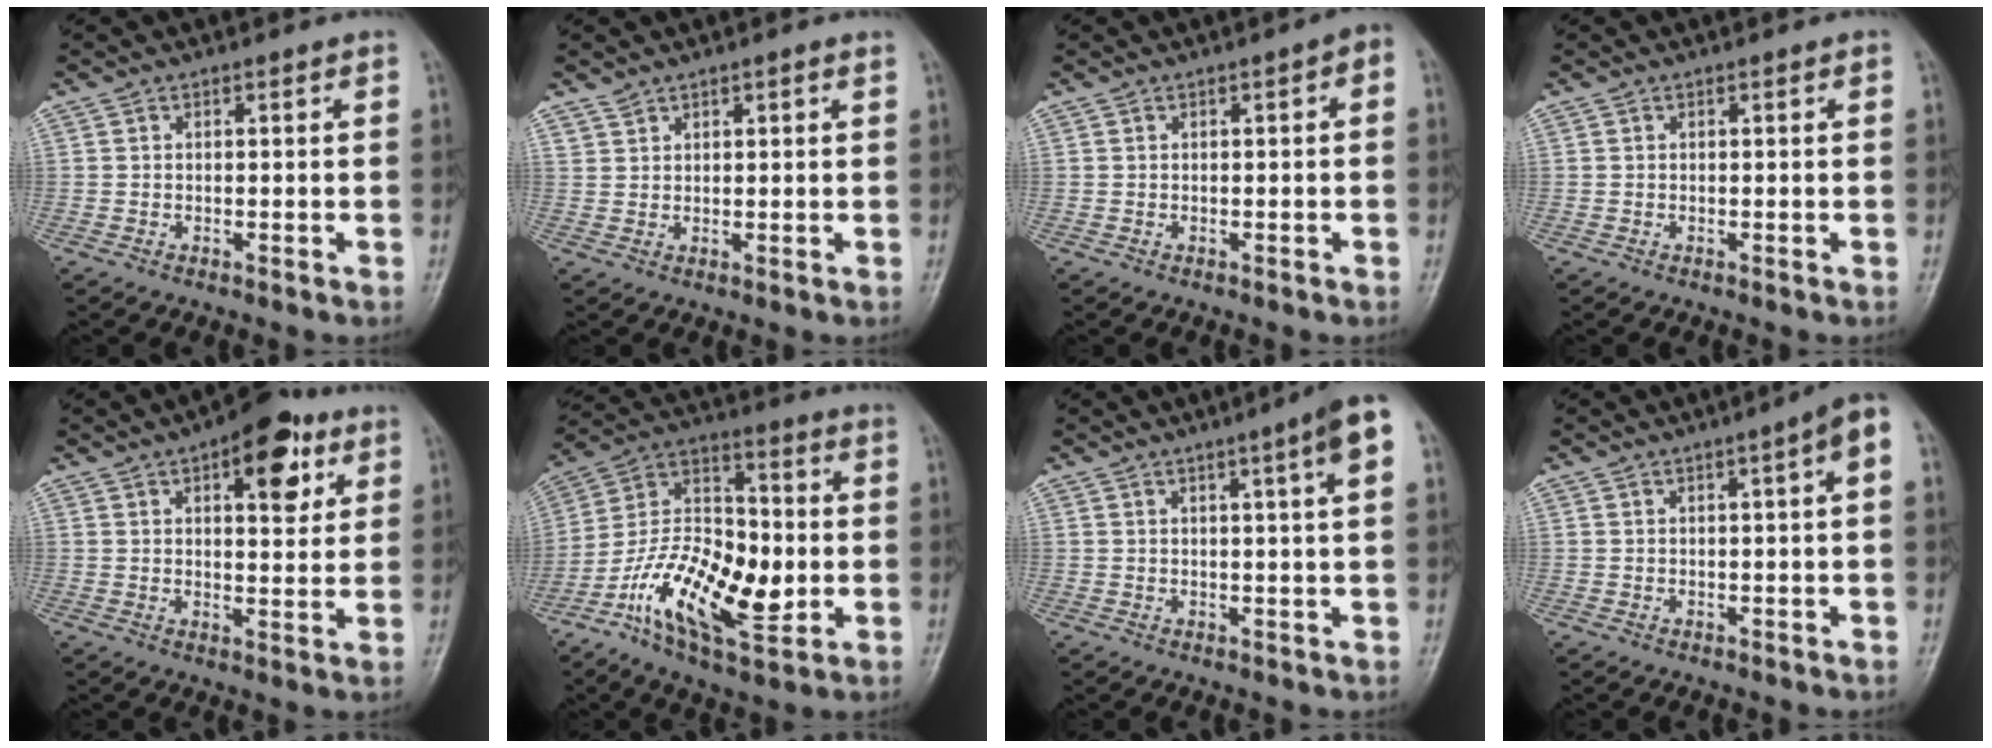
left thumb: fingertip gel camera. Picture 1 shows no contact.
{"total": 1.6, "force": [1.4, 0.6, 0.5], "torque": [-0.002, -0.001, 0.026]}
{"total": 2.1, "force": [0.2, 0.6, 2.0], "torque": [-0.023, 0.010, -0.004]}
{"total": 0.0}
{"total": 11.2, "force": [5.1, 5.1, 8.5], "torque": [-0.081, -0.014, 0.065]}
{"total": 20.4, "force": [-4.8, 10.2, 17.0], "torque": [-0.276, 0.025, -0.084]}
{"total": 7.0, "force": [2.7, -0.3, 6.4], "torque": [-0.090, 0.002, 0.035]}
{"total": 4.5, "force": [1.1, 0.3, 4.3], "torque": [-0.058, 0.011, 0.011]}